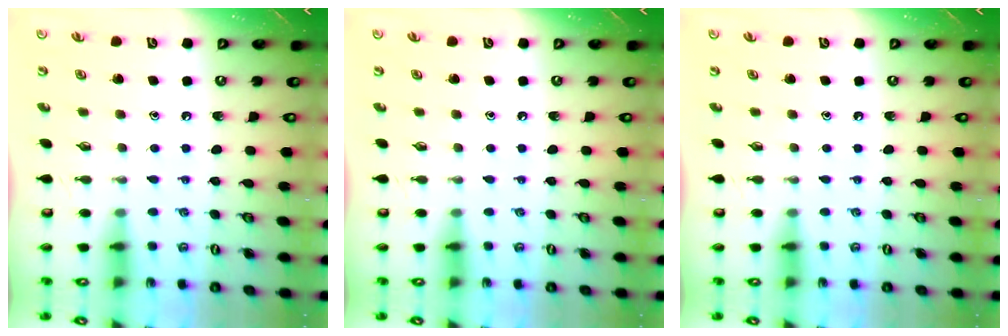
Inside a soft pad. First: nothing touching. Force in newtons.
{"total": 0.0}
{"total": 0.0}